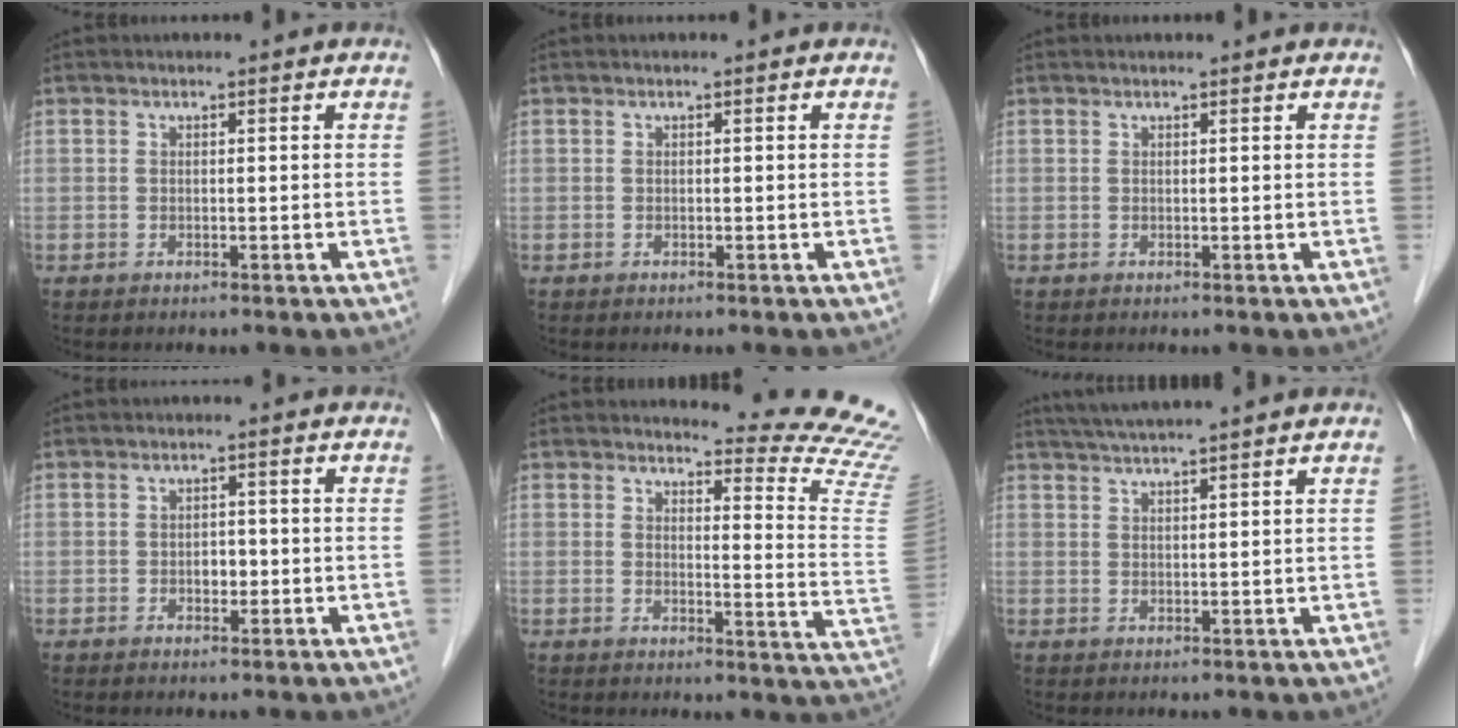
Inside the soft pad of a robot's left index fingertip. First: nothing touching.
{"total": 0.0}
{"total": 1.2, "force": [1.2, 0.0, 0.3], "torque": [-0.009, 0.010, 0.015]}
{"total": 1.9, "force": [-0.5, 1.3, 1.4], "torque": [-0.018, 0.004, -0.005]}
{"total": 13.5, "force": [13.4, -1.9, 1.1], "torque": [-0.009, -0.147, 0.127]}
{"total": 7.1, "force": [6.2, -1.1, 3.2], "torque": [-0.055, 0.027, 0.097]}